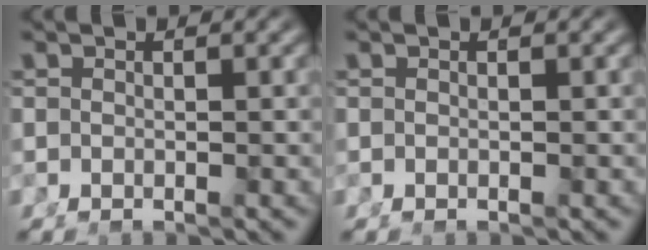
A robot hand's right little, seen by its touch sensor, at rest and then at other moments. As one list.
[{"total": 0.0}]